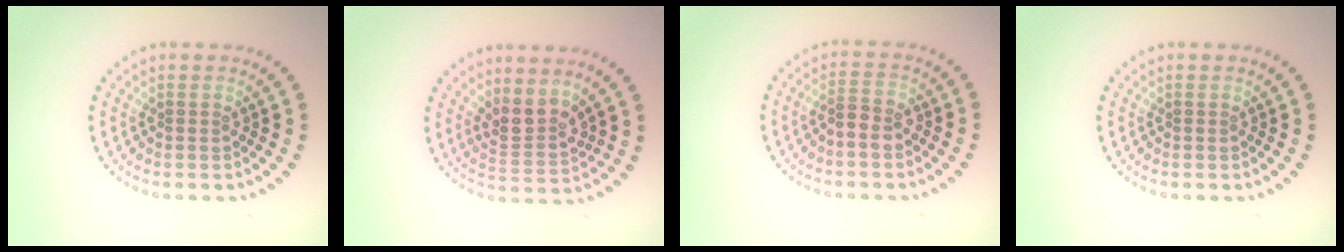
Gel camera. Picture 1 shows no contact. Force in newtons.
{"total": 2.9, "press": 2.3, "slide": 1.7}
{"total": 2.0, "press": 1.9, "slide": 0.7}
{"total": 0.0}